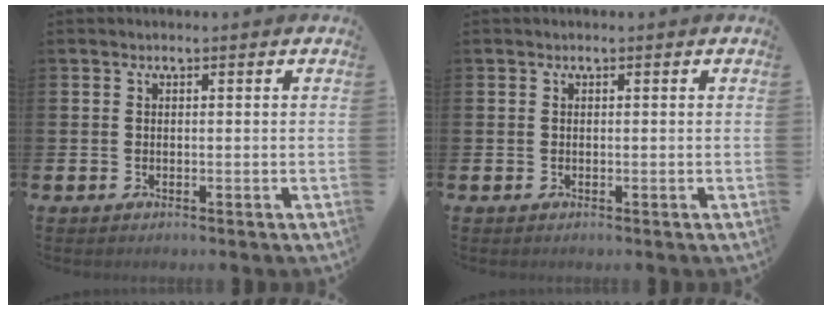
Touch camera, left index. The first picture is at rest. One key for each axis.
{"total": 0.0}